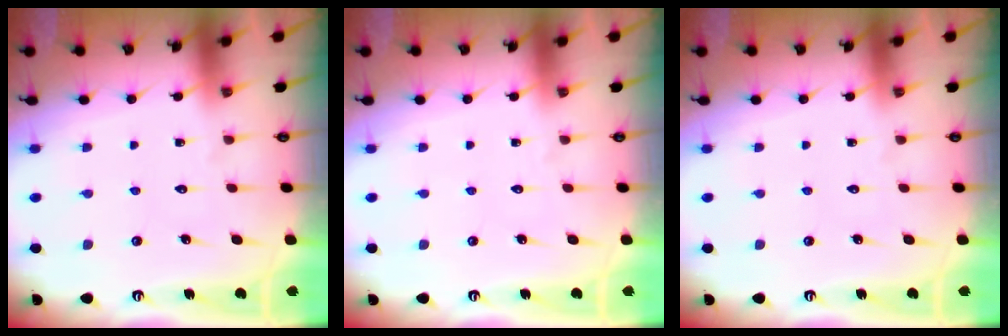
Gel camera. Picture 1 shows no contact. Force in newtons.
{"total": 0.0}
{"total": 0.0}